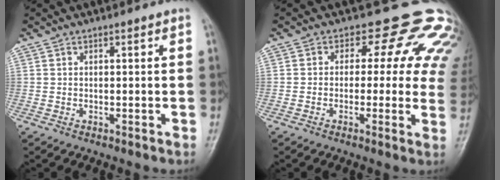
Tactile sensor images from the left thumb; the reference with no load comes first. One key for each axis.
{"total": 15.2, "fx": 7.7, "fy": 9.0, "fz": 9.6, "tx": -0.060, "ty": -0.016, "tz": 0.063}